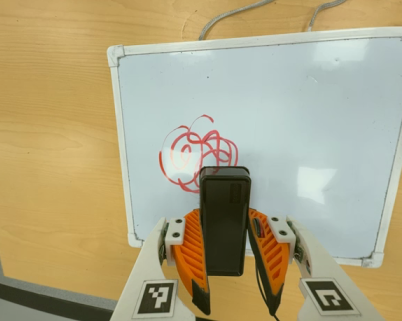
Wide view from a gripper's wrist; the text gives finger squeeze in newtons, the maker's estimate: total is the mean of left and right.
{"total": 4.3, "left": 2.7, "right": 6.0}